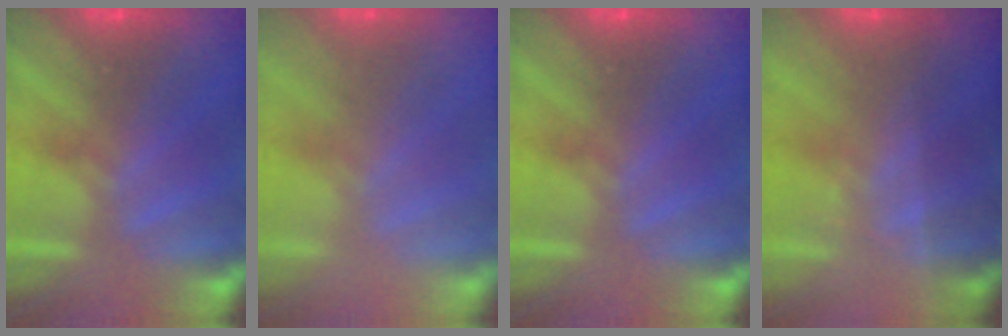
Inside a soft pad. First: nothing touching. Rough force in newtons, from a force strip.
{"total": 2.2}
{"total": 0.0}
{"total": 1.7}